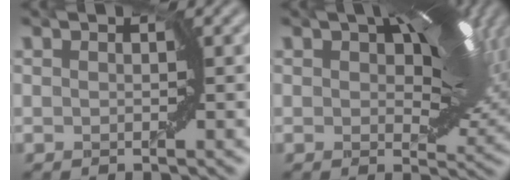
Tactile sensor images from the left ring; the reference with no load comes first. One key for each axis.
{"total": 9.1, "fx": 3.1, "fy": 4.2, "fz": 7.5, "tx": -0.114, "ty": 0.006, "tz": 0.046}